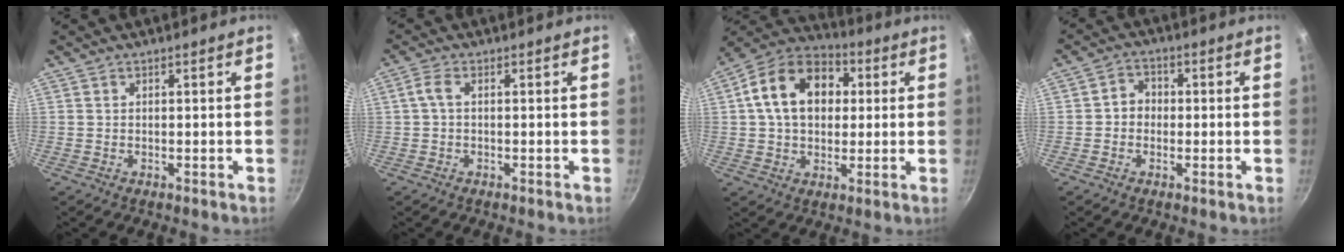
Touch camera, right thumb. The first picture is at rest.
{"total": 2.5, "force": [0.0, 1.2, 2.2], "torque": [-0.059, 0.011, -0.002]}
{"total": 16.5, "force": [3.1, 12.0, 11.0], "torque": [-0.156, 0.027, 0.036]}
{"total": 3.9, "force": [-0.4, 3.4, 1.8], "torque": [-0.003, 0.012, -0.014]}